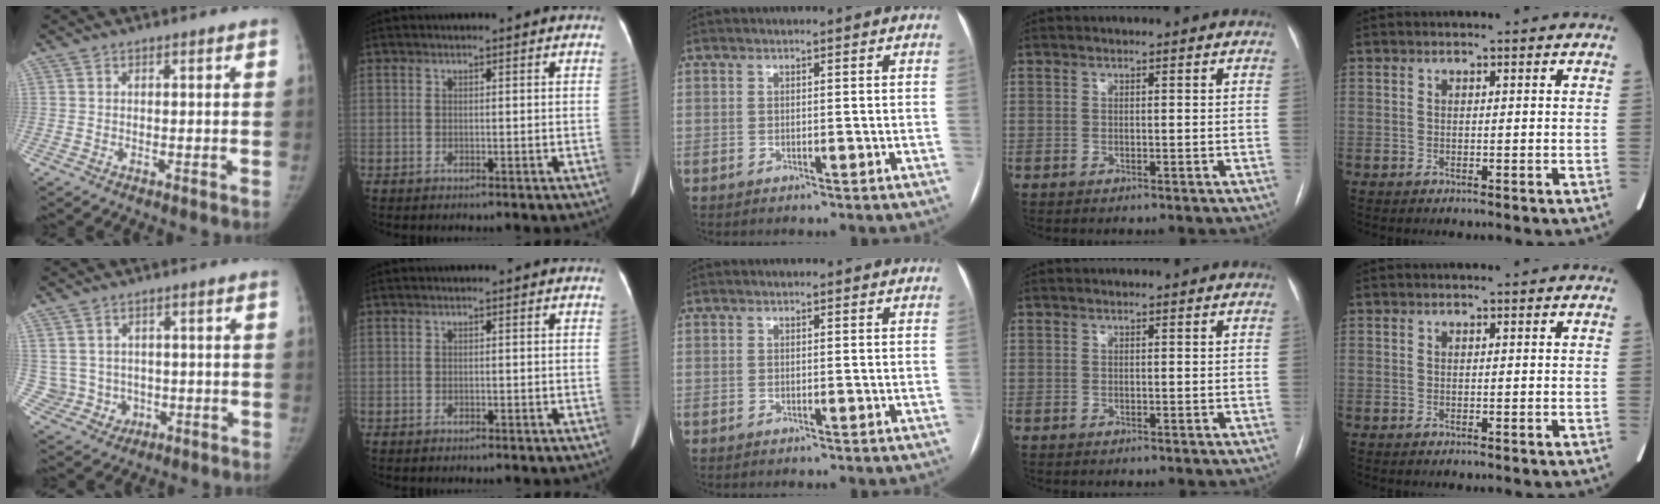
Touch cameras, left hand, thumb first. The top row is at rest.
{"thumb": {"total": 6.0, "force": [0.2, 5.8, 1.4], "torque": [-0.004, 0.008, 0.020]}, "middle": {"total": 2.9, "force": [2.8, 0.7, 0.6], "torque": [-0.009, 0.022, 0.024]}}